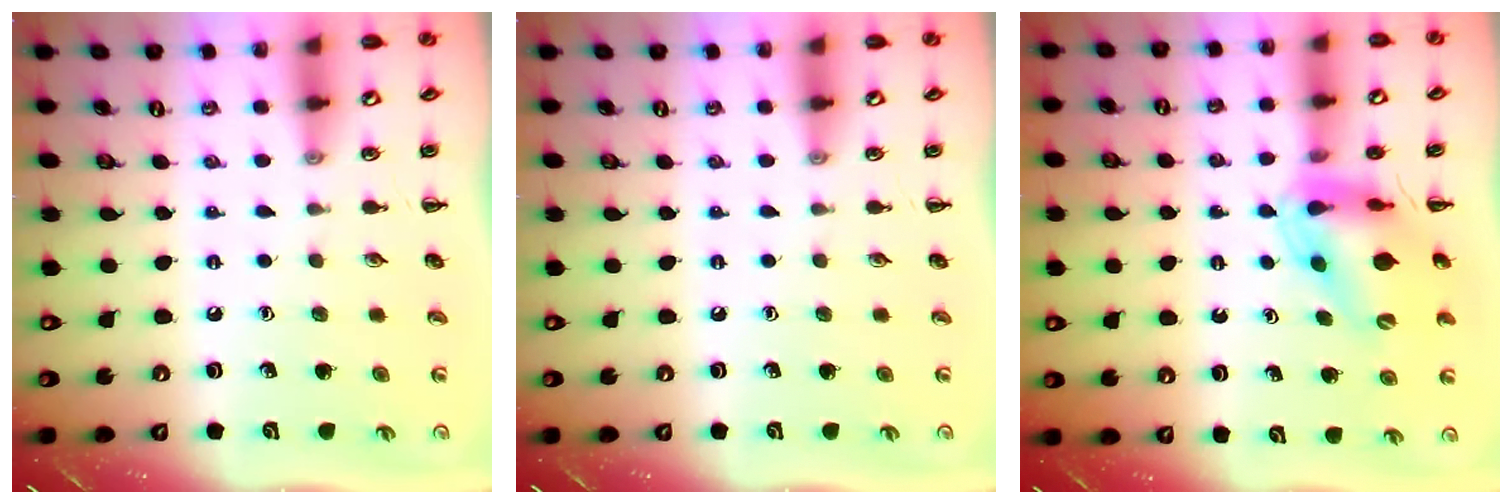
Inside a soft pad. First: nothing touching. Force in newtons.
{"total": 0.0}
{"total": 11.7, "press": 11.2, "slide": 3.4}